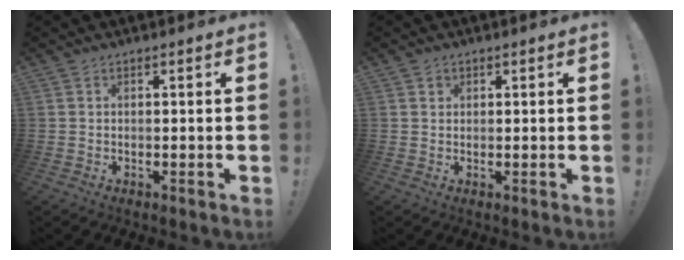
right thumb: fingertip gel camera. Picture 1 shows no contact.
{"total": 1.2, "force": [0.7, 1.0, 0.1], "torque": [0.001, -0.001, 0.013]}